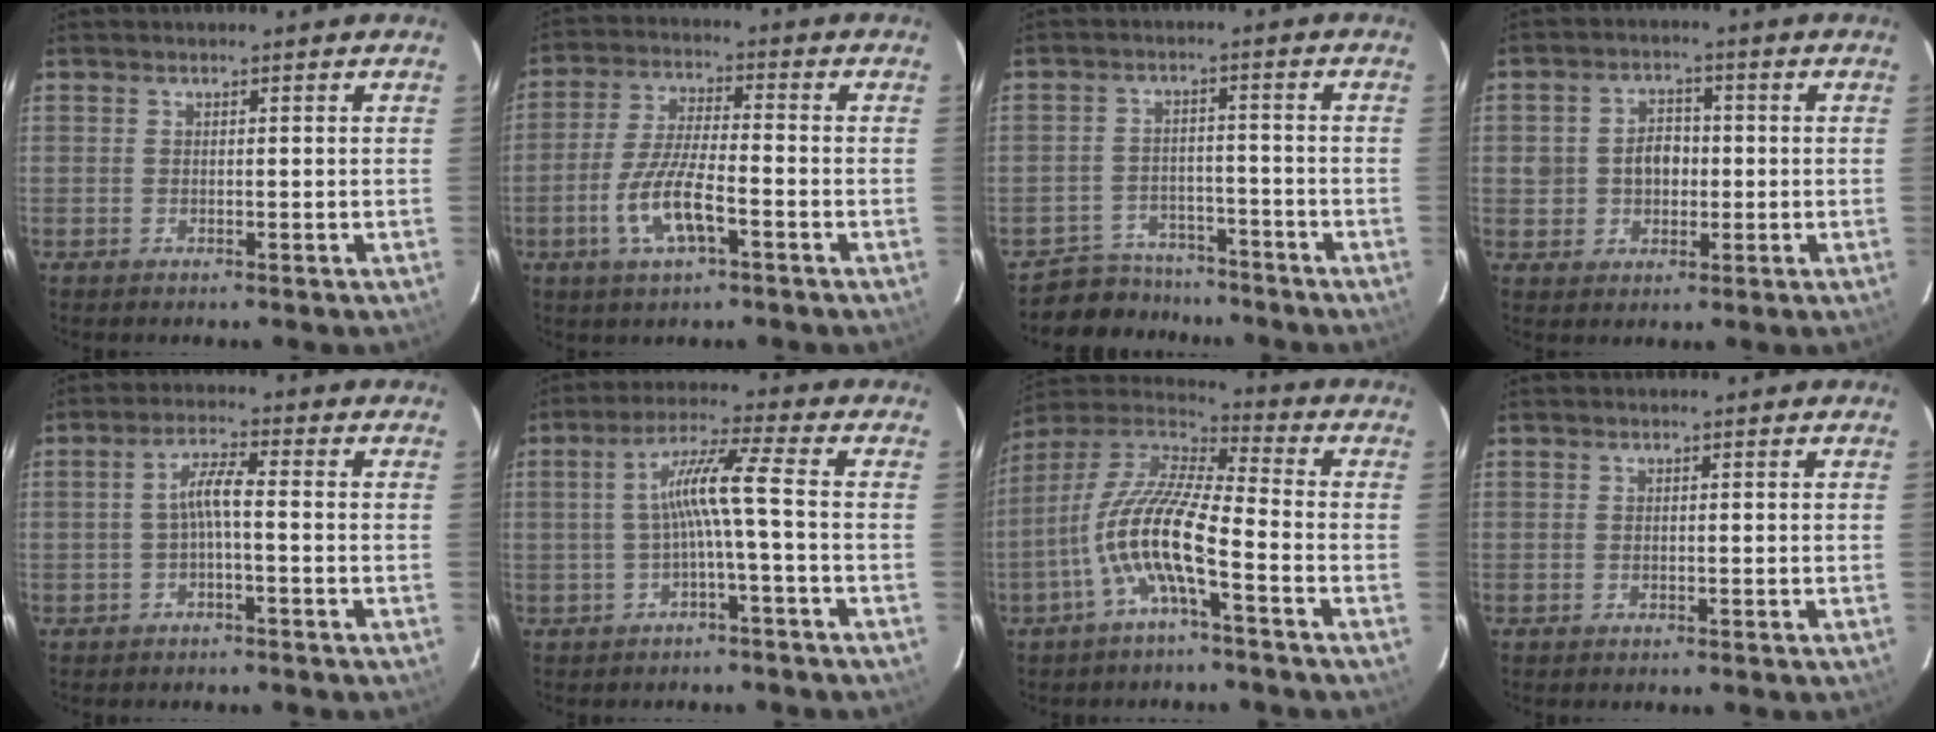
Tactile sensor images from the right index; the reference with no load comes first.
{"total": 9.5, "force": [-4.1, 2.5, 8.2], "torque": [-0.171, -0.006, -0.077]}
{"total": 8.2, "force": [-7.1, 4.2, 0.2], "torque": [-0.022, 0.023, -0.103]}
{"total": 5.8, "force": [-0.2, 4.9, 3.1], "torque": [-0.059, 0.016, 0.004]}
{"total": 3.6, "force": [-1.1, 0.3, 3.5], "torque": [-0.073, 0.010, -0.020]}
{"total": 6.8, "force": [-1.6, -1.0, 6.5], "torque": [-0.139, 0.009, -0.021]}
{"total": 12.7, "force": [-4.9, 2.1, 11.6], "torque": [-0.228, 0.001, -0.099]}
{"total": 0.0}